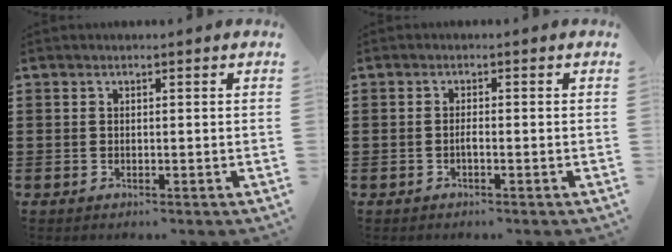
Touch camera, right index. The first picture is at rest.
{"total": 0.9, "force": [-0.5, 0.1, 0.8], "torque": [-0.016, -0.004, -0.008]}